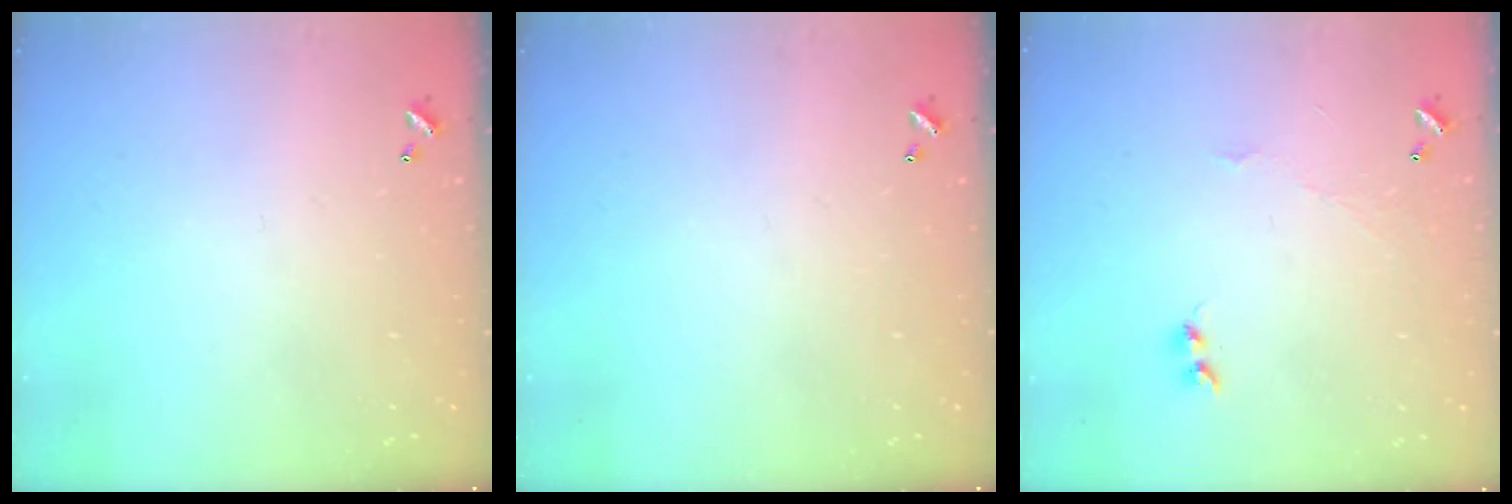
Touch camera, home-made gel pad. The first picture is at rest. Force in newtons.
{"total": 0.0}
{"total": 2.9, "press": 2.8, "slide": 0.5}